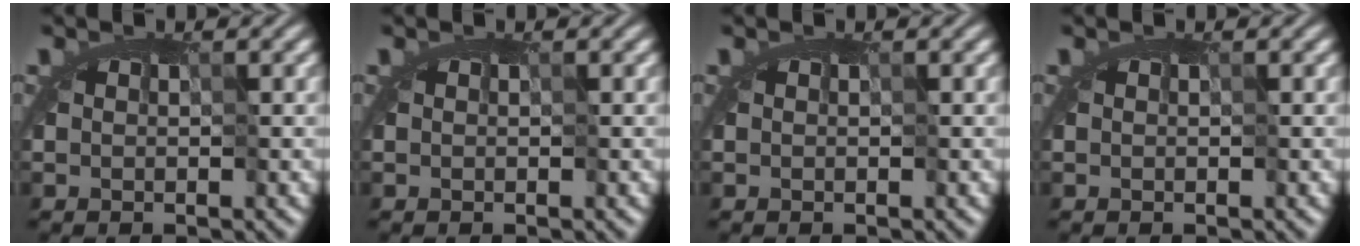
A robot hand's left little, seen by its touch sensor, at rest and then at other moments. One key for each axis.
{"total": 0.0}
{"total": 0.0}
{"total": 0.0}